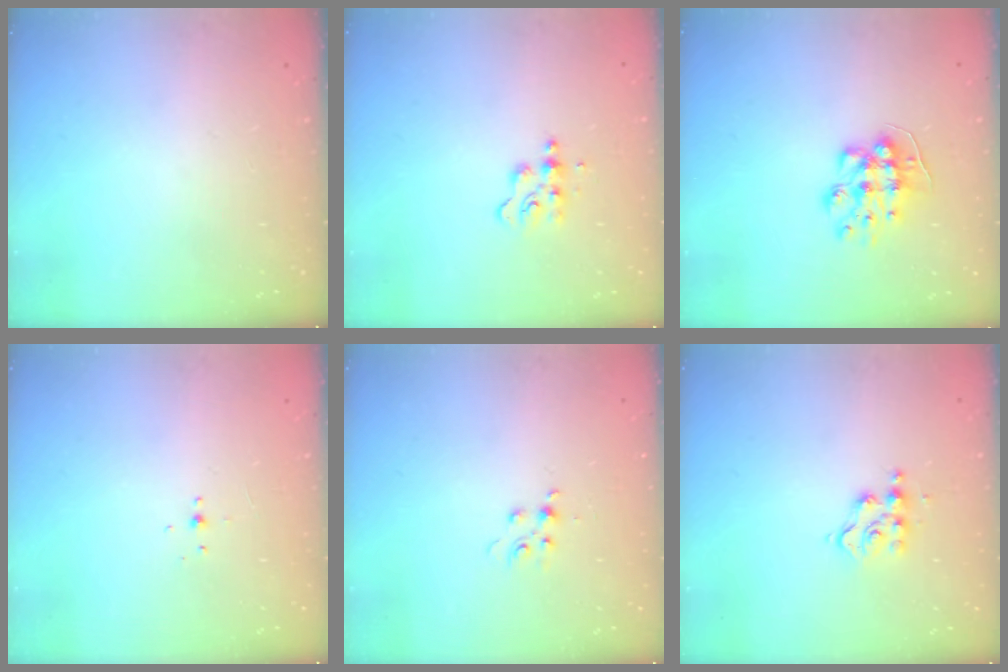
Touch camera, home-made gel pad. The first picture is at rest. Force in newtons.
{"total": 4.4, "press": 4.4, "slide": 0.5}
{"total": 8.7, "press": 8.7, "slide": 0.2}
{"total": 2.4, "press": 2.3, "slide": 0.7}
{"total": 4.5, "press": 4.2, "slide": 1.4}
{"total": 6.6, "press": 6.6, "slide": 0.3}